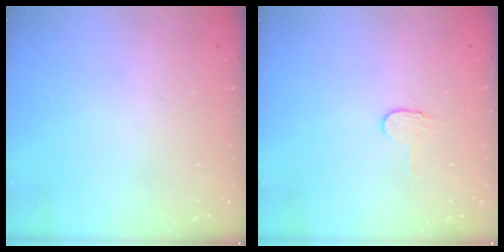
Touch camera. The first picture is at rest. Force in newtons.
{"total": 3.2, "press": 3.2, "slide": 0.3}